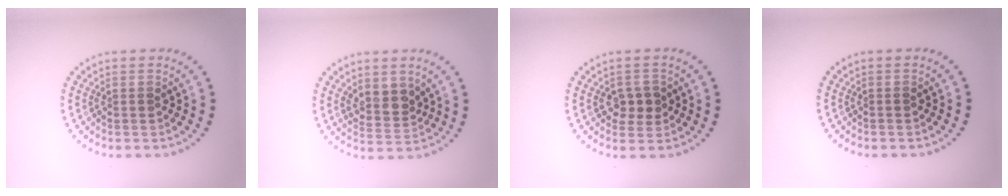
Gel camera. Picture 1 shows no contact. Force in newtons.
{"total": 2.5, "press": 2.2, "slide": 1.1}
{"total": 2.2, "press": 2.2, "slide": 0.3}
{"total": 0.0}